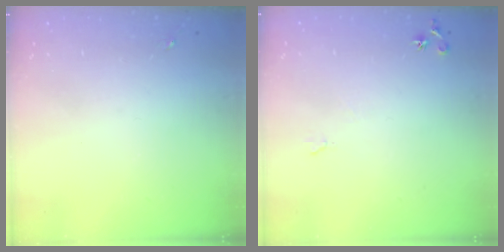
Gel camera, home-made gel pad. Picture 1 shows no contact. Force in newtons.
{"total": 6.7, "press": 6.6, "slide": 1.0}